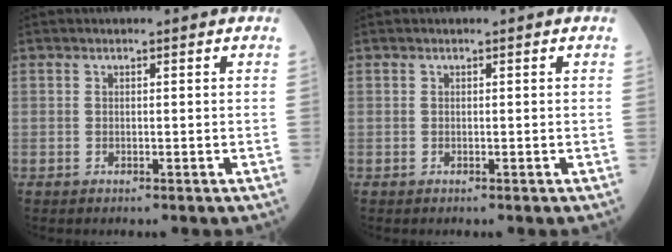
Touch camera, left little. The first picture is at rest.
{"total": 0.0}